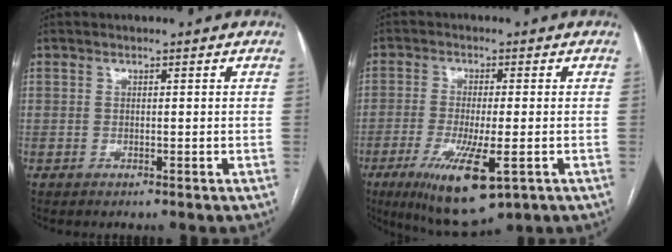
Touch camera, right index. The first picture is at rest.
{"total": 11.6, "force": [-5.0, 2.5, 10.2], "torque": [-0.185, -0.033, -0.076]}